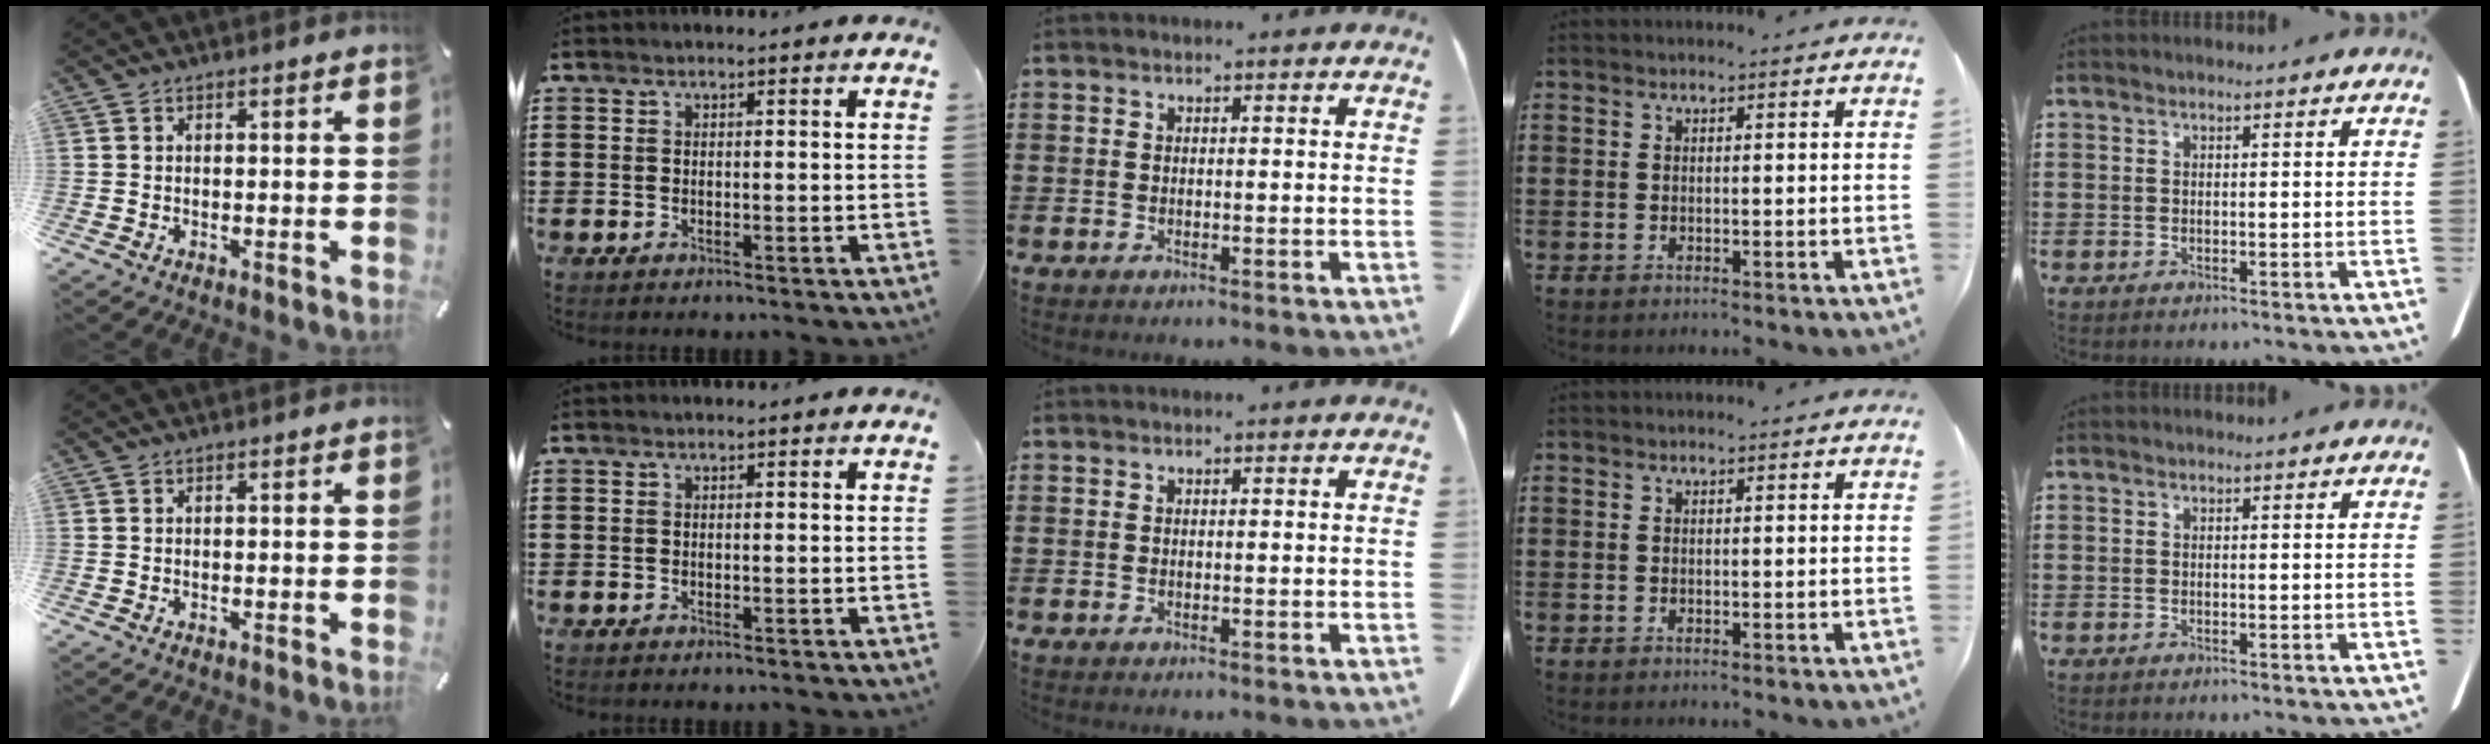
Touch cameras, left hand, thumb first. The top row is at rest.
{}